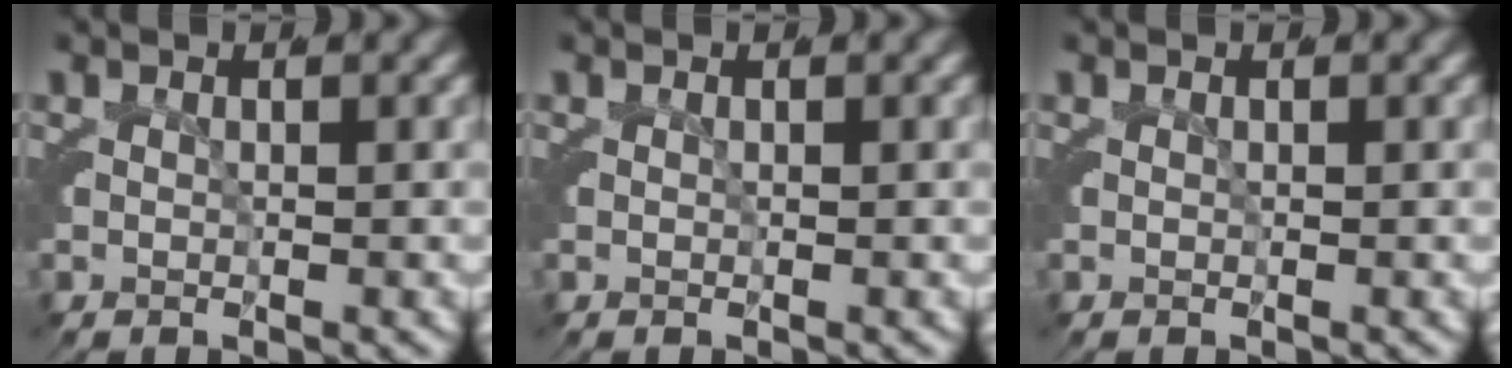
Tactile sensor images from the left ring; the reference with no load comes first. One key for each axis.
{"total": 0.0}
{"total": 0.0}